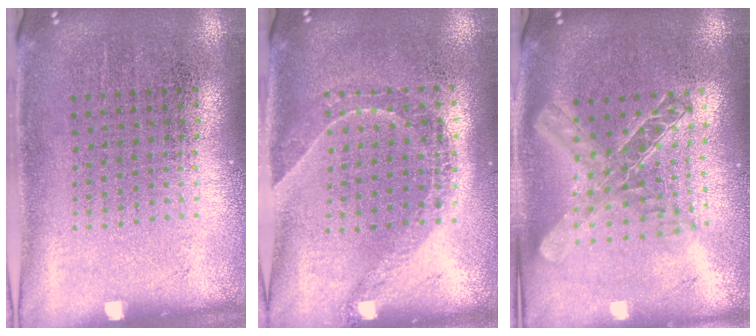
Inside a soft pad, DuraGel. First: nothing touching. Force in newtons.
{"total": 1.6, "press": 1.3, "slide": 1.0}
{"total": 1.9, "press": 1.6, "slide": 1.0}